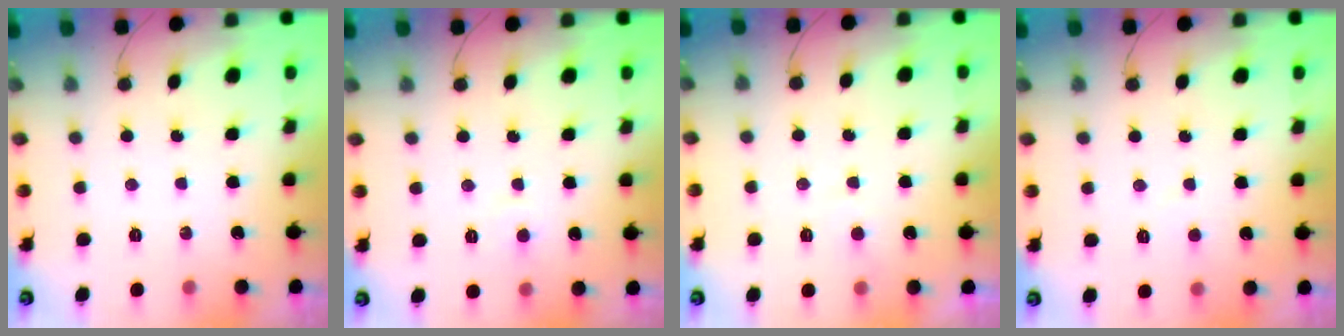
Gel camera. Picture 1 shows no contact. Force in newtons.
{"total": 5.1, "press": 5.1, "slide": 0.4}
{"total": 4.7, "press": 4.7, "slide": 0.6}
{"total": 3.0, "press": 3.0, "slide": 0.3}